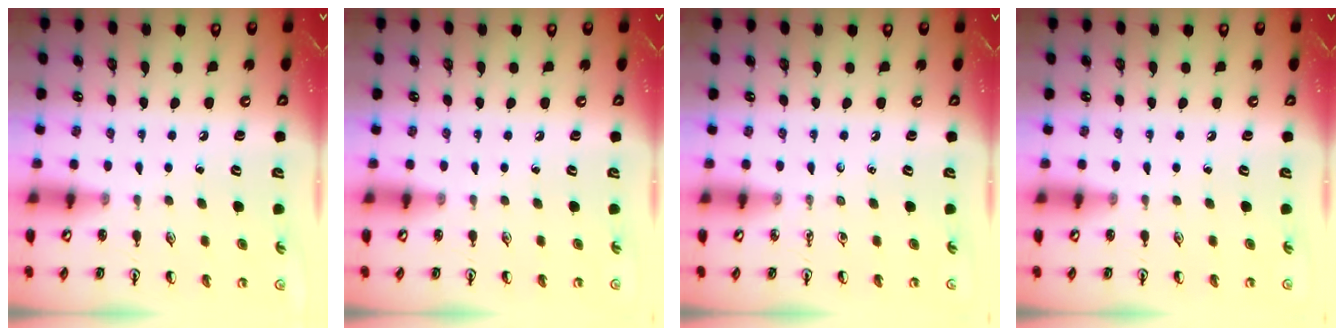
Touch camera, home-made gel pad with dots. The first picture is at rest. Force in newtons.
{"total": 0.0}
{"total": 0.0}
{"total": 0.0}